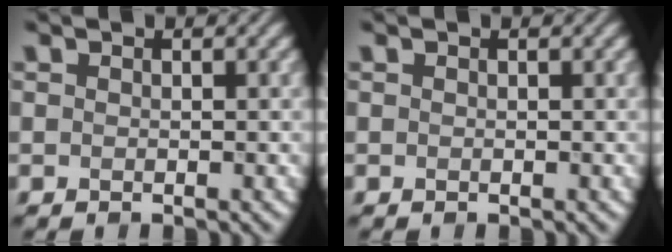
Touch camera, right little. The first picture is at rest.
{"total": 0.0}